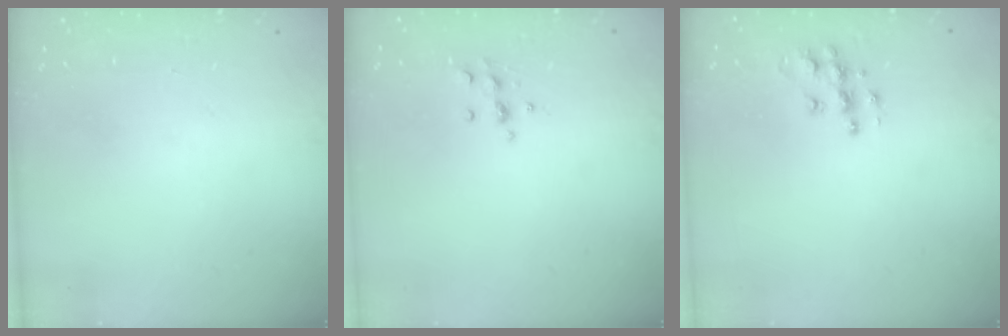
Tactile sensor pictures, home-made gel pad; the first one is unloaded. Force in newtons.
{"total": 7.2, "press": 7.1, "slide": 0.7}
{"total": 8.8, "press": 8.8, "slide": 0.4}